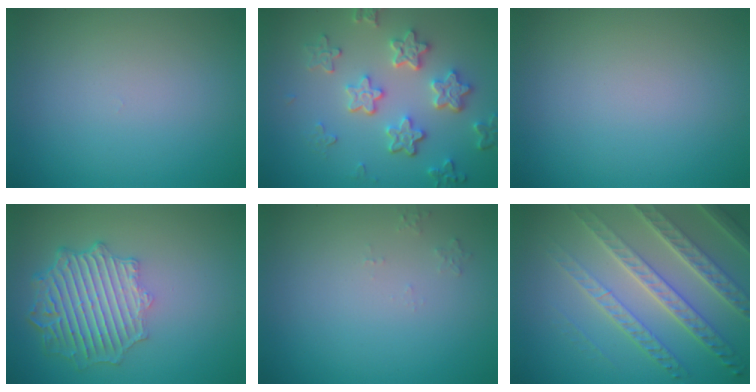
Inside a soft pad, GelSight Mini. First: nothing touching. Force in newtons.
{"total": 5.0, "press": 4.2, "slide": 2.7}
{"total": 0.0}
{"total": 6.4, "press": 4.9, "slide": 4.1}
{"total": 0.8, "press": 0.7, "slide": 0.2}
{"total": 7.6, "press": 5.2, "slide": 5.5}